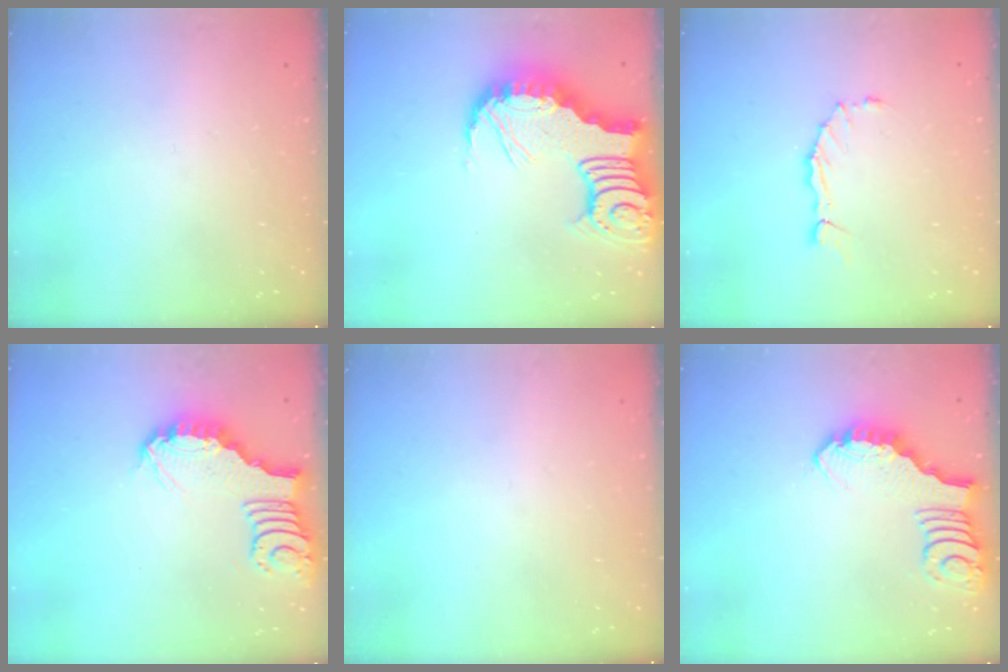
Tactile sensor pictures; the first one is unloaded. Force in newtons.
{"total": 12.2, "press": 12.1, "slide": 1.3}
{"total": 1.7, "press": 1.6, "slide": 0.1}
{"total": 4.1, "press": 4.1, "slide": 0.3}
{"total": 0.0}
{"total": 2.4, "press": 2.4, "slide": 0.3}